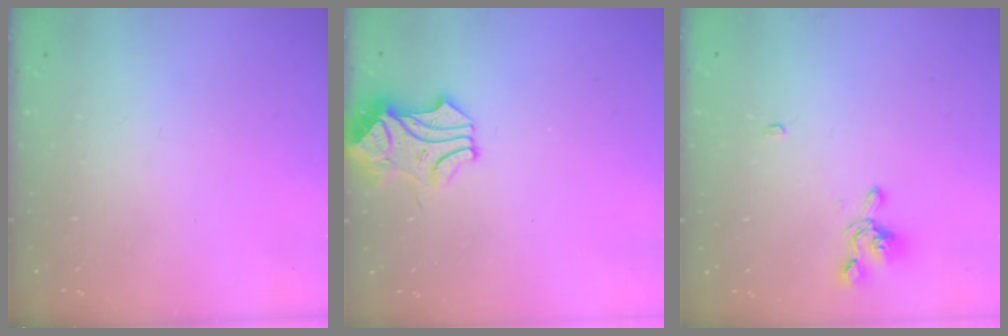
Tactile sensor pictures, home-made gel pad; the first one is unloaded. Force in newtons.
{"total": 1.4, "press": 1.4, "slide": 0.1}
{"total": 2.2, "press": 2.0, "slide": 0.8}